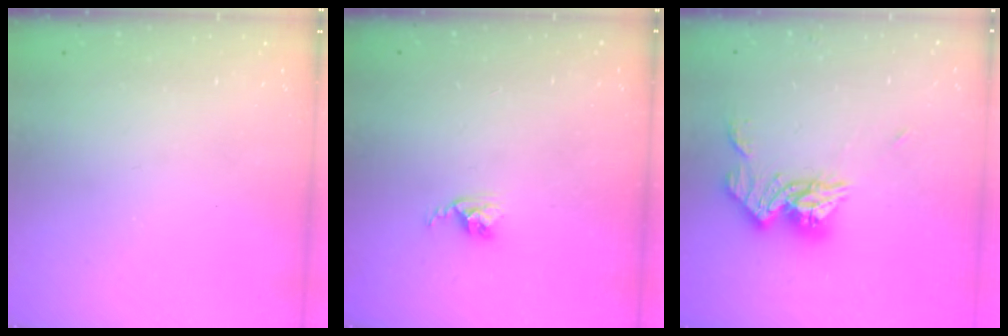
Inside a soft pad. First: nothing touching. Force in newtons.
{"total": 3.4, "press": 3.4, "slide": 0.4}
{"total": 12.5, "press": 12.5, "slide": 1.2}